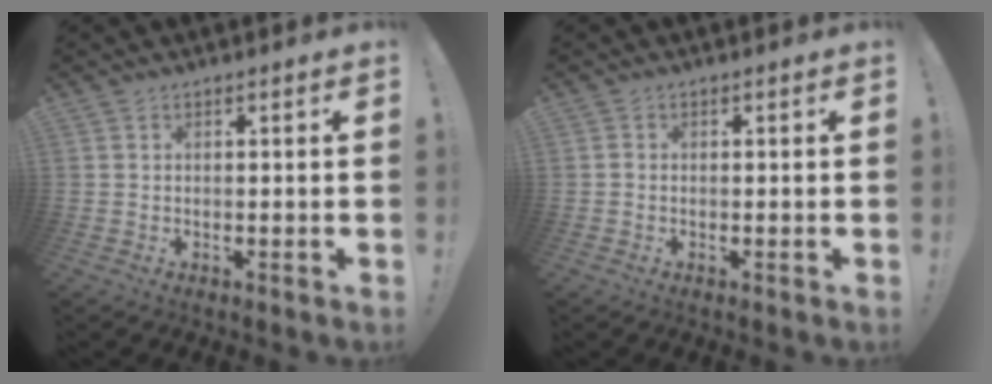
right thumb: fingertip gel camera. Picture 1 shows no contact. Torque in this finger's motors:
{"motor_torque": [-0.29, 0.06, 0.00, 0.00, 0.00]}